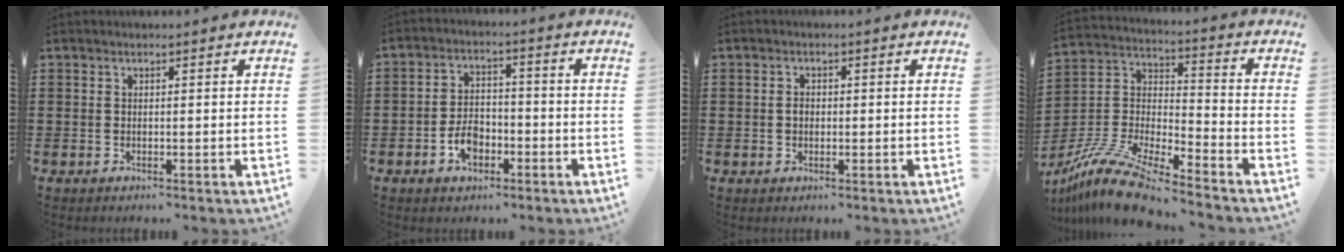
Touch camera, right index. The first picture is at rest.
{"total": 5.1, "force": [-2.4, 3.1, 3.2], "torque": [-0.070, 0.004, -0.047]}
{"total": 1.5, "force": [-0.1, 1.1, 1.0], "torque": [-0.021, 0.005, -0.004]}
{"total": 11.6, "force": [-10.4, 1.4, 5.0], "torque": [-0.117, 0.019, -0.212]}